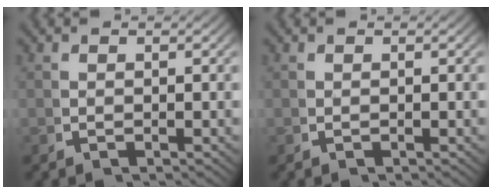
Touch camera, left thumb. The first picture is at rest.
{"total": 0.0}